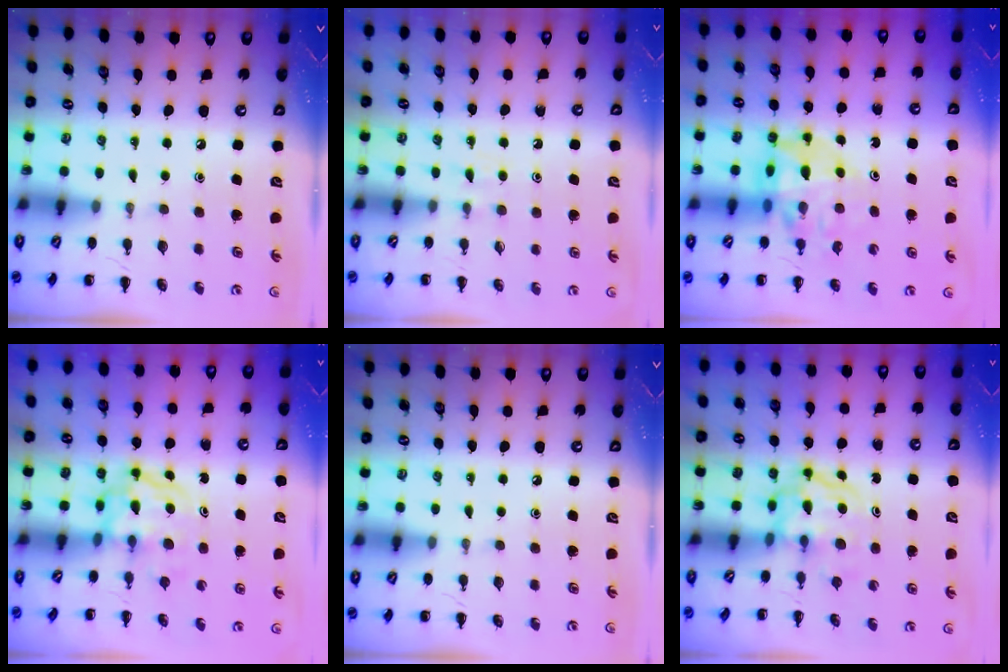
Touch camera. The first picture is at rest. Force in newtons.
{"total": 2.9, "press": 2.7, "slide": 1.2}
{"total": 12.1, "press": 11.5, "slide": 3.7}
{"total": 3.8, "press": 3.8, "slide": 0.4}
{"total": 0.0}
{"total": 3.9, "press": 3.9, "slide": 0.5}